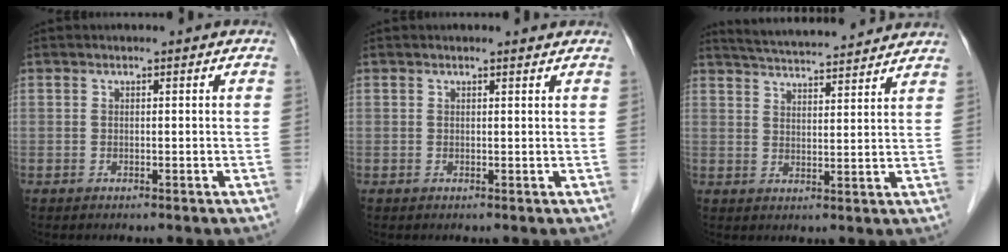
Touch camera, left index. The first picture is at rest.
{"total": 1.1, "force": [1.1, 0.0, 0.2], "torque": [-0.012, -0.001, 0.013]}
{"total": 14.3, "force": [13.4, 1.1, 5.0], "torque": [-0.088, 0.026, 0.190]}